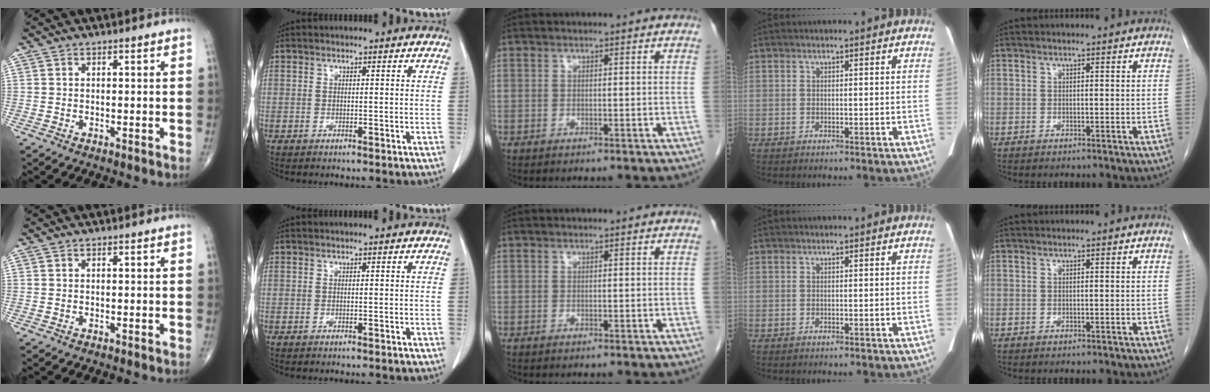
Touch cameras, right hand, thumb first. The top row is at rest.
{}